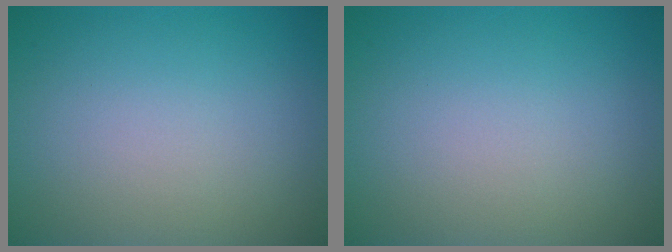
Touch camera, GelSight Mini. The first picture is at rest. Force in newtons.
{"total": 0.0}